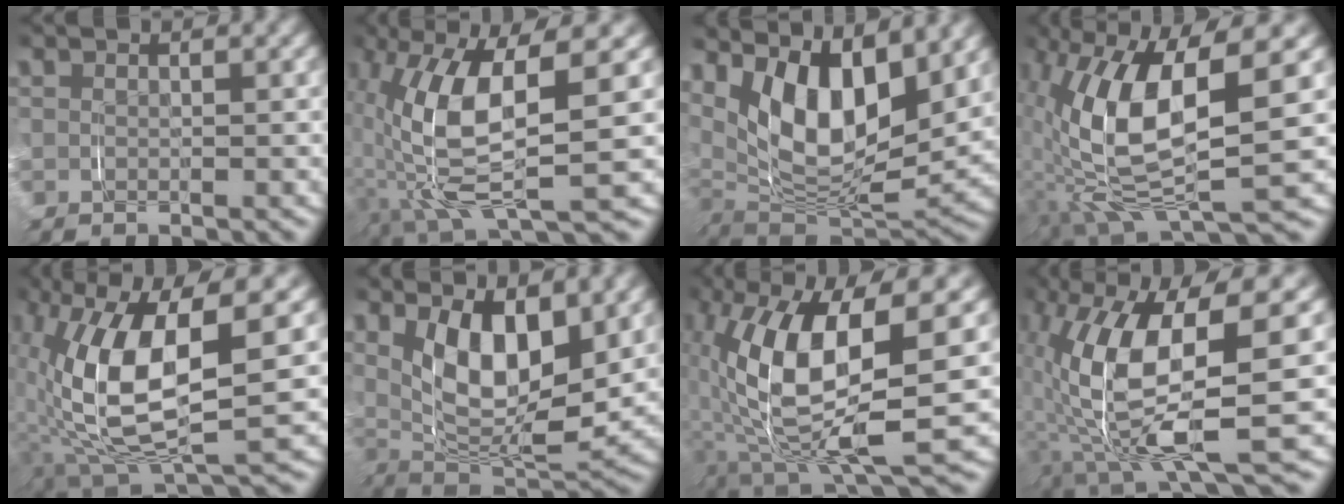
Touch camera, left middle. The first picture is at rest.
{"total": 10.9, "force": [-0.2, 3.9, 10.2], "torque": [-0.209, -0.008, 0.009]}
{"total": 13.3, "force": [3.2, 7.7, 10.3], "torque": [-0.204, -0.009, 0.053]}
{"total": 13.2, "force": [-0.5, 6.0, 11.8], "torque": [-0.233, -0.022, 0.009]}
{"total": 11.9, "force": [0.1, 5.1, 10.7], "torque": [-0.219, -0.020, 0.020]}
{"total": 9.7, "force": [2.3, 4.6, 8.3], "torque": [-0.154, -0.014, 0.039]}
{"total": 13.9, "force": [-0.2, 6.1, 12.5], "torque": [-0.245, -0.014, 0.012]}
{"total": 12.5, "force": [-0.4, 4.8, 11.5], "torque": [-0.216, -0.012, 0.004]}